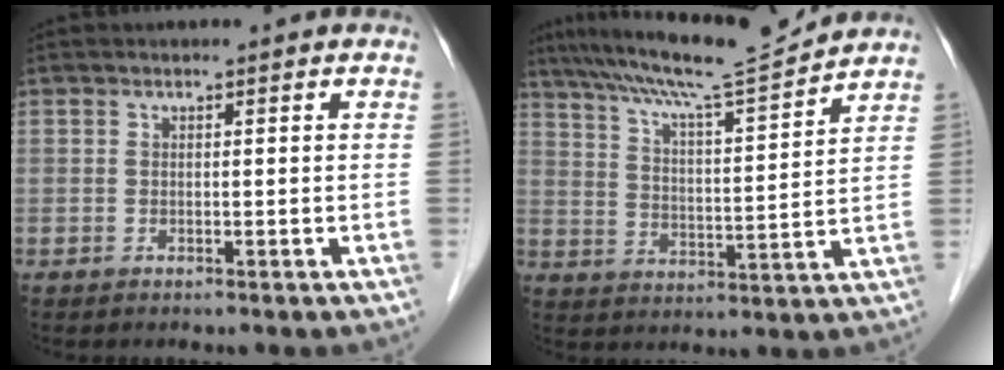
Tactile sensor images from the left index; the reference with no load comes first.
{"total": 13.4, "force": [12.1, -1.0, 5.5], "torque": [-0.102, -0.004, 0.193]}